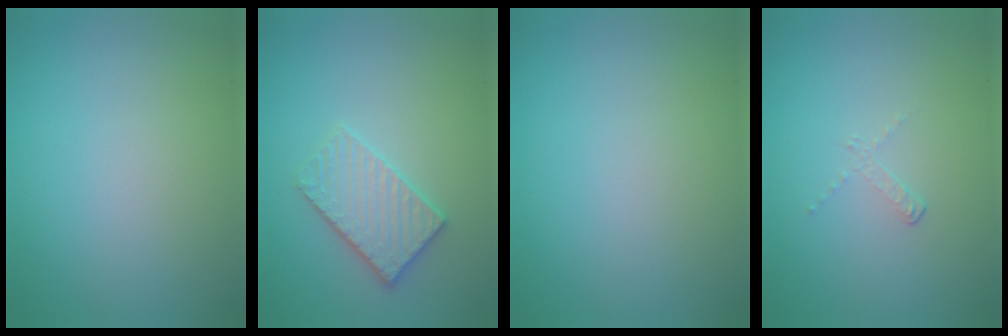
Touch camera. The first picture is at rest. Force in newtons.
{"total": 3.3, "press": 3.1, "slide": 1.0}
{"total": 0.0}
{"total": 0.8, "press": 0.3, "slide": 0.7}